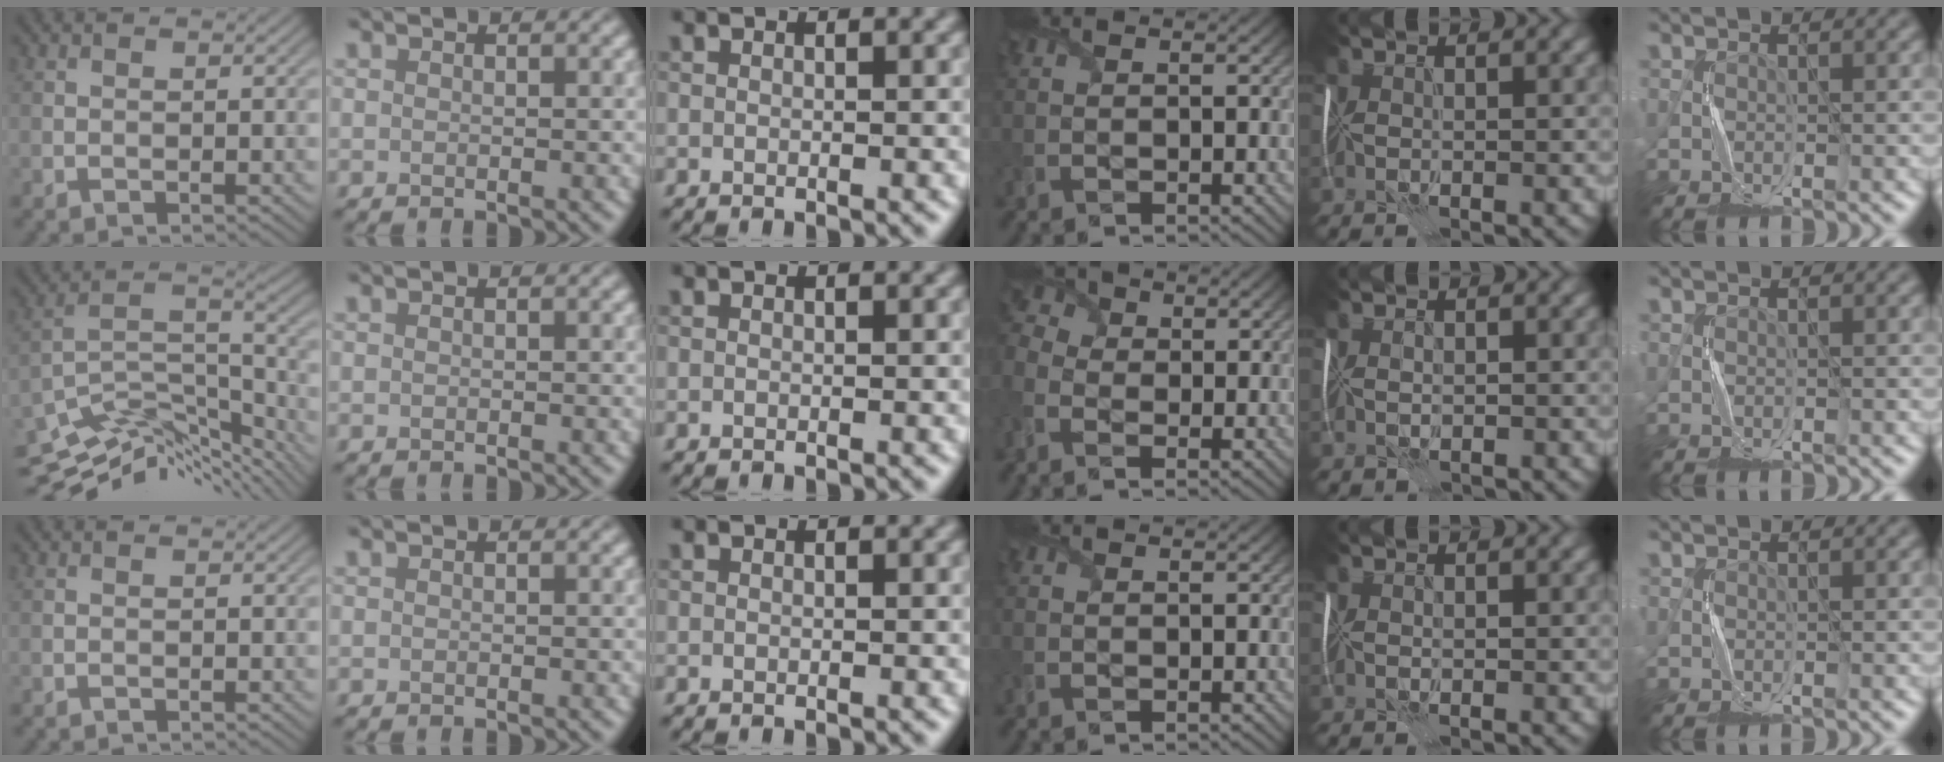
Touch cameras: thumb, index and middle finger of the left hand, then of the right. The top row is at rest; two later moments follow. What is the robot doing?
{"motion": "fold", "object": "plastic wrap"}